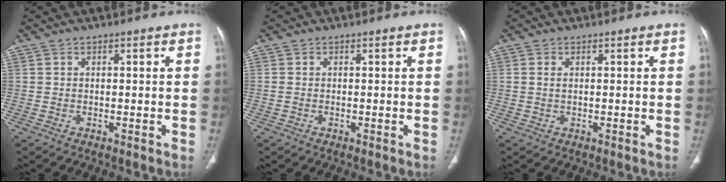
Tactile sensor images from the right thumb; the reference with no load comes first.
{"total": 0.5, "force": [0.0, 0.3, 0.4], "torque": [-0.015, 0.002, 0.002]}
{"total": 1.2, "force": [0.3, 0.6, 1.0], "torque": [-0.027, 0.004, 0.012]}